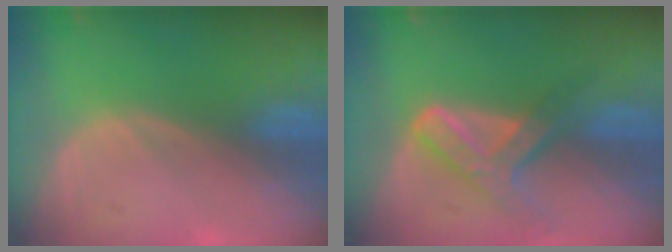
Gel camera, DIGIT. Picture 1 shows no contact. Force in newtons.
{"total": 7.2, "press": 6.2, "slide": 3.8}